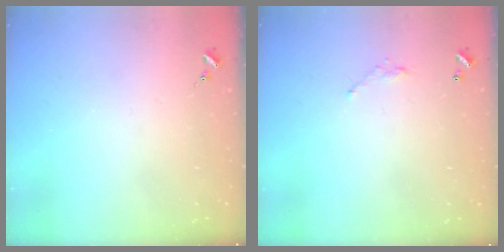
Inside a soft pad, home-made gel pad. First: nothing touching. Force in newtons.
{"total": 5.6, "press": 5.6, "slide": 0.2}